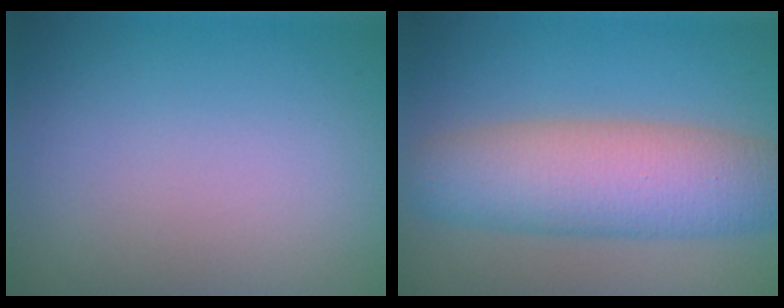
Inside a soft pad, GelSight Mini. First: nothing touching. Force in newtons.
{"total": 7.8, "press": 7.8, "slide": 0.3}